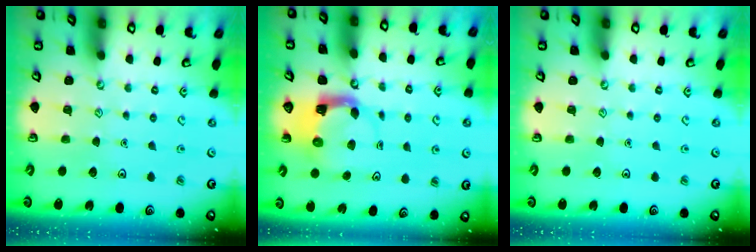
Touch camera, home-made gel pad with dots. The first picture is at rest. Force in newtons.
{"total": 3.9, "press": 3.9, "slide": 0.6}
{"total": 0.0}